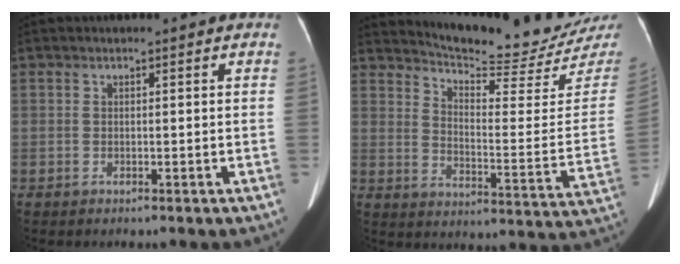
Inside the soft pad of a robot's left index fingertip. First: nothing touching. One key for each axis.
{"total": 20.1, "fx": 19.5, "fy": 1.4, "fz": 4.5, "tx": -0.073, "ty": -0.099, "tz": 0.242}